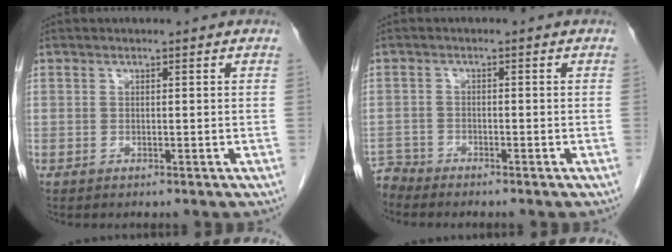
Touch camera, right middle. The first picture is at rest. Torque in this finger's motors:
{"motor_torque": [-0.13, -0.26, -0.08, -0.03]}